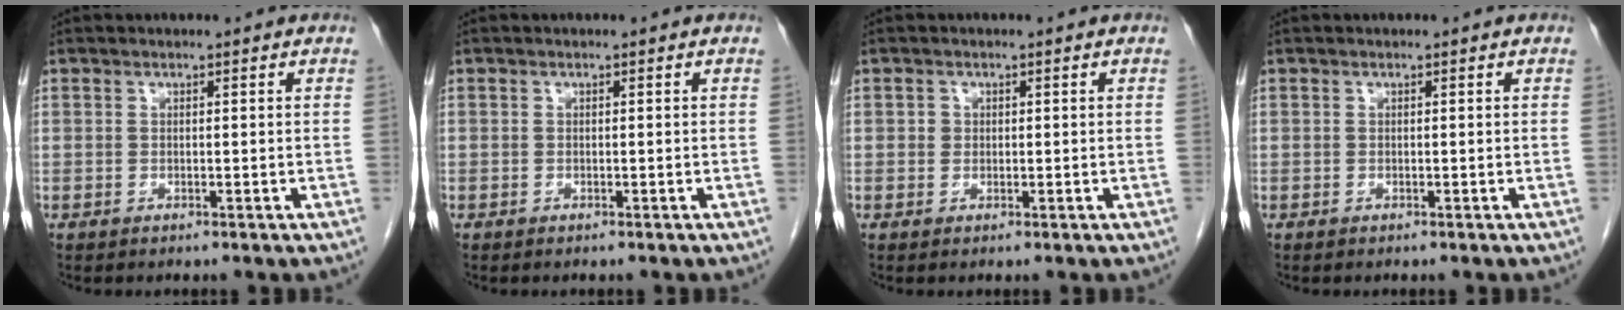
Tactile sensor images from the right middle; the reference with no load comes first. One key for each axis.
{"total": 0.0}
{"total": 1.0, "fx": 0.1, "fy": 0.9, "fz": 0.2, "tx": 0.001, "ty": 0.003, "tz": 0.001}
{"total": 0.0}